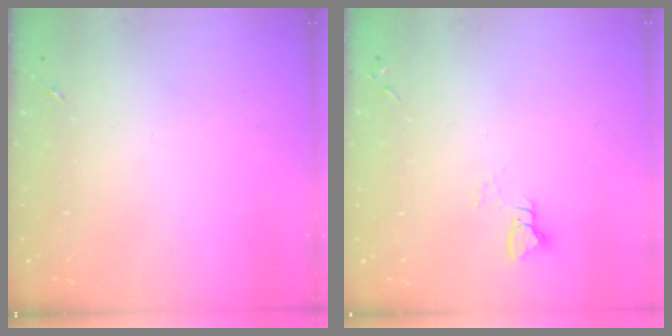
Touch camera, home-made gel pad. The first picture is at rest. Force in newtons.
{"total": 3.0, "press": 3.0, "slide": 0.3}